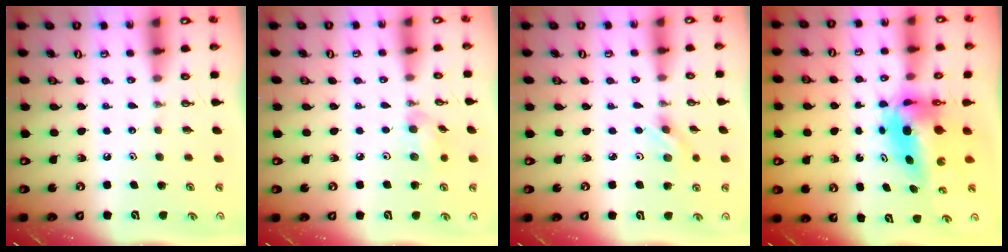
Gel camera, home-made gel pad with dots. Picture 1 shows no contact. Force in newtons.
{"total": 5.7, "press": 5.7, "slide": 0.8}
{"total": 2.6, "press": 2.3, "slide": 1.3}
{"total": 7.6, "press": 7.5, "slide": 1.0}